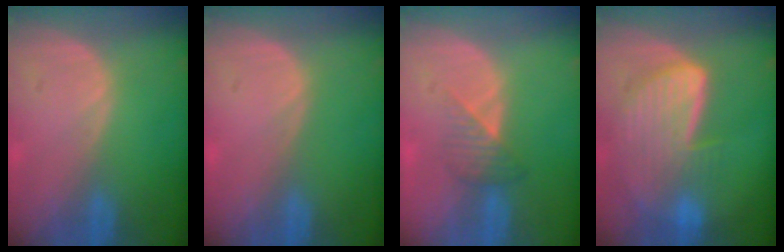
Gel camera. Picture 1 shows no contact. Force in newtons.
{"total": 0.0}
{"total": 3.3, "press": 3.2, "slide": 1.0}
{"total": 8.5, "press": 7.7, "slide": 3.6}